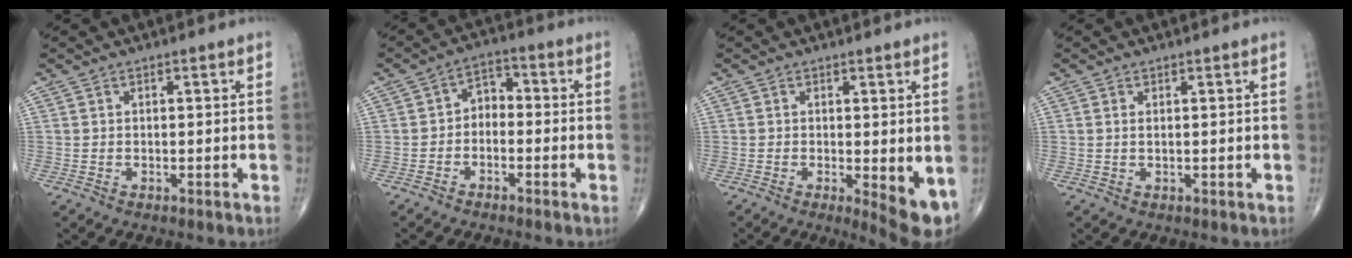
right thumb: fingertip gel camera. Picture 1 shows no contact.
{"total": 4.5, "force": [-1.3, 3.2, 2.9], "torque": [-0.028, 0.031, -0.036]}
{"total": 6.7, "force": [-1.0, 1.9, 6.4], "torque": [-0.086, -0.019, -0.011]}
{"total": 0.6, "force": [0.2, 0.2, 0.6], "torque": [-0.014, 0.001, 0.005]}